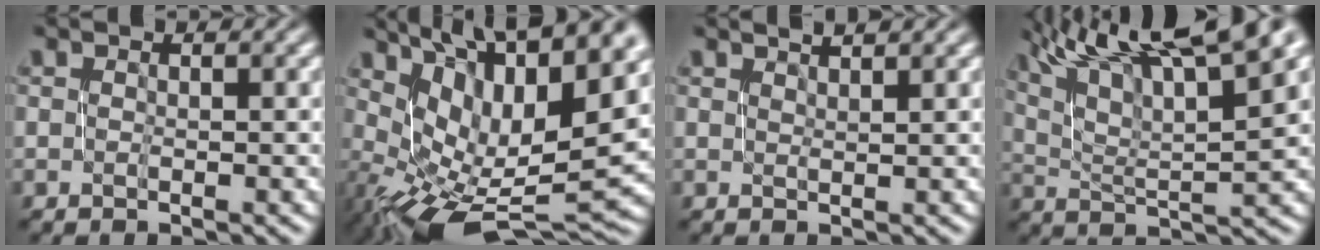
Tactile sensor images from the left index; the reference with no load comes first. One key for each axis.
{"total": 13.4, "fx": 4.5, "fy": 5.1, "fz": 11.6, "tx": -0.192, "ty": 0.013, "tz": 0.092}
{"total": 1.7, "fx": 1.4, "fy": 0.3, "fz": 0.9, "tx": -0.003, "ty": 0.004, "tz": 0.010}
{"total": 14.6, "fx": 9.1, "fy": 3.8, "fz": 10.8, "tx": -0.185, "ty": 0.034, "tz": 0.133}